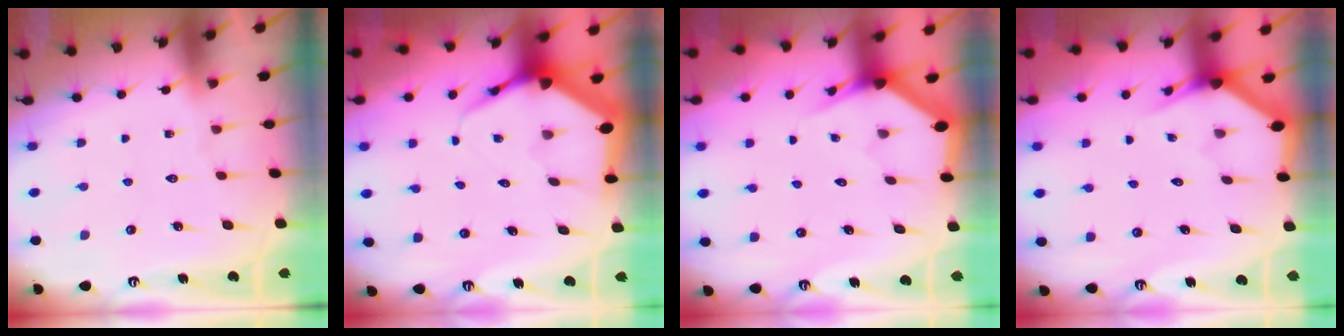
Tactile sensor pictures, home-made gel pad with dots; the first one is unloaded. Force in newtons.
{"total": 7.0, "press": 7.0, "slide": 0.7}
{"total": 3.0, "press": 3.0, "slide": 0.1}
{"total": 3.0, "press": 3.0, "slide": 0.1}